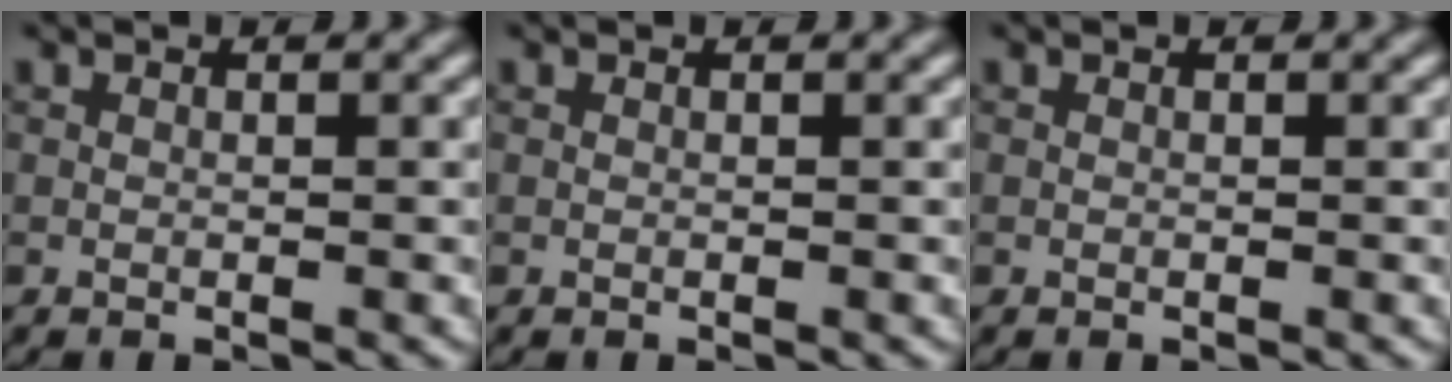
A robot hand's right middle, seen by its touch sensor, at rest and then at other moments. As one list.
[{"total": 0.0}, {"total": 0.0}]